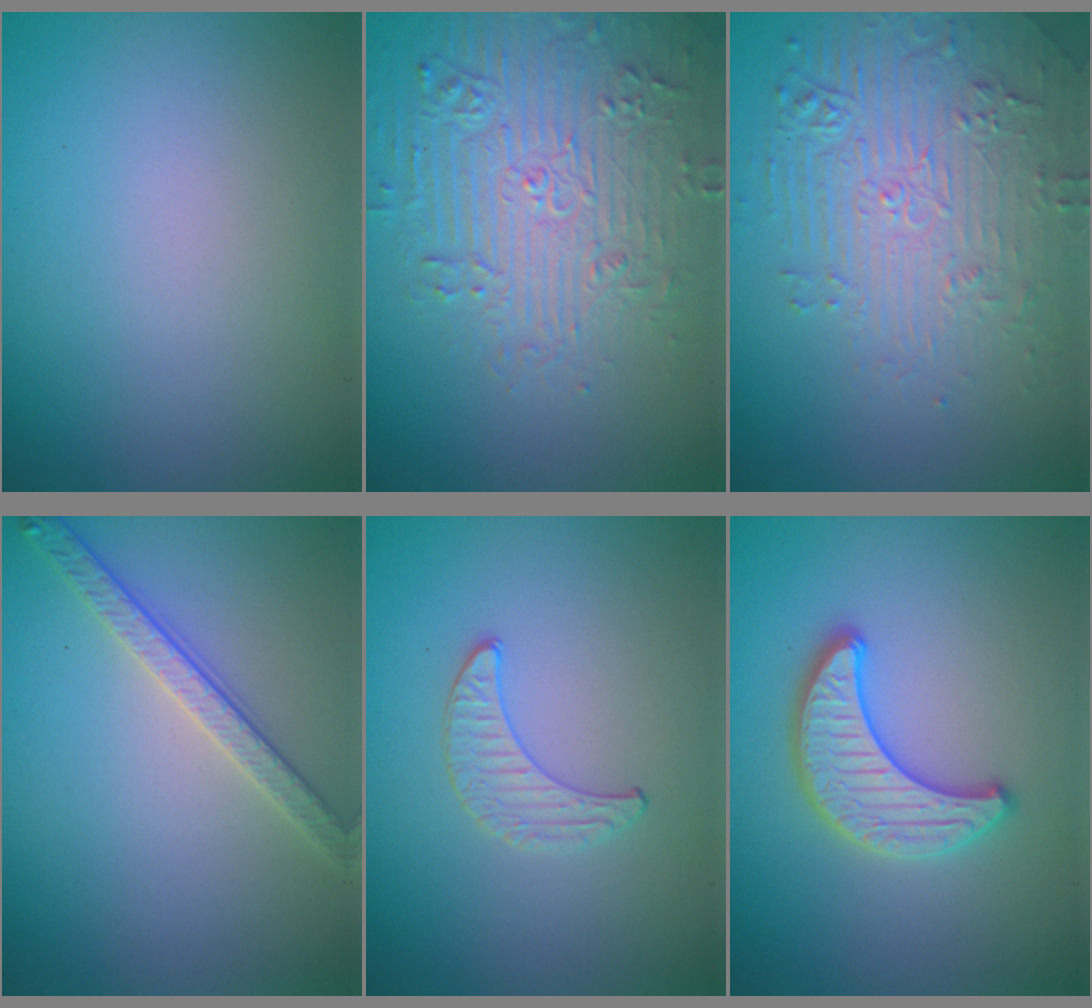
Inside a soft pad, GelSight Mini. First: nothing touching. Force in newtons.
{"total": 5.2, "press": 5.1, "slide": 1.3}
{"total": 4.4, "press": 4.1, "slide": 1.5}
{"total": 2.8, "press": 2.7, "slide": 0.8}
{"total": 1.0, "press": 1.0, "slide": 0.3}
{"total": 3.3, "press": 3.3, "slide": 0.2}